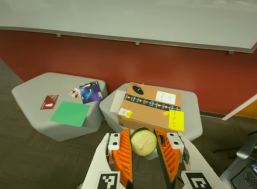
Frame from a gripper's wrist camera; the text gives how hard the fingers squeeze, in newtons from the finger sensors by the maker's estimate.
{"total": 11.9, "left": 12.5, "right": 11.3}